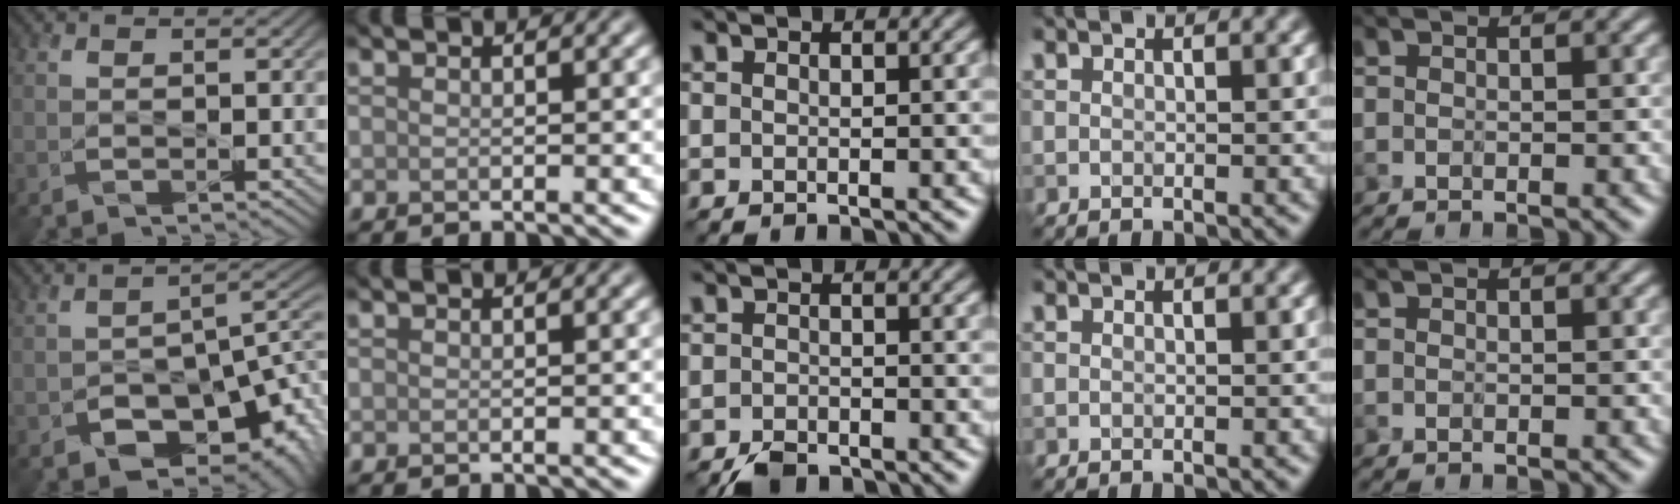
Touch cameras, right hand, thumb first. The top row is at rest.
{"thumb": {"total": 12.0, "force": [-5.3, 7.1, 8.0], "torque": [-0.112, -0.034, -0.068]}, "middle": {"total": 2.3, "force": [-1.9, 0.9, 0.8], "torque": [-0.015, 0.000, -0.039]}}